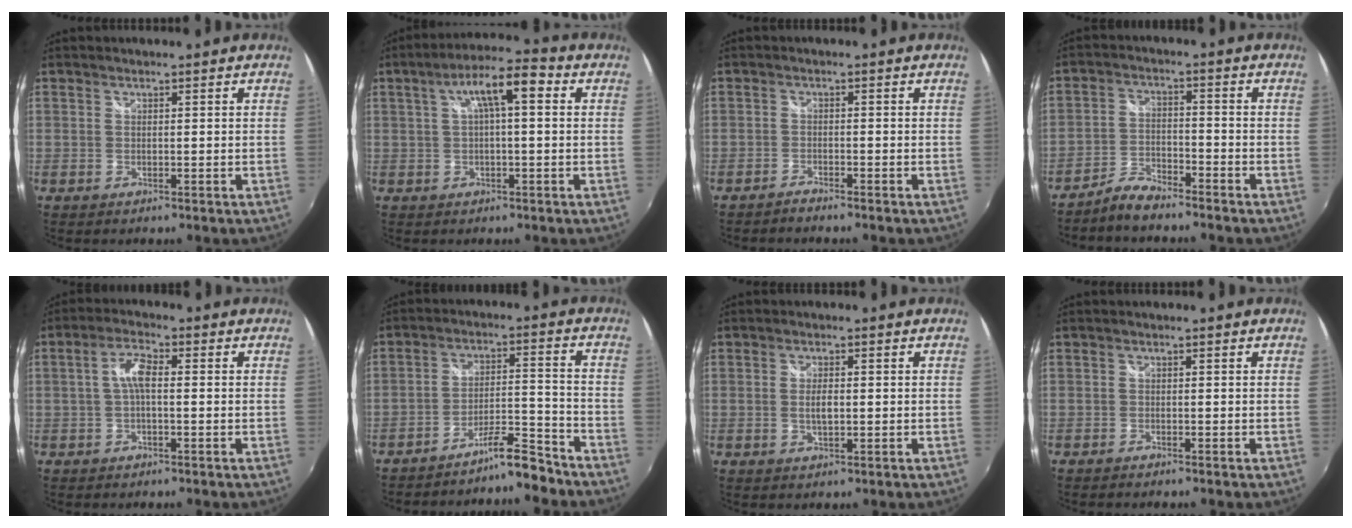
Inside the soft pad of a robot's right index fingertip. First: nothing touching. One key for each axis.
{"total": 8.5, "fx": 2.1, "fy": 2.2, "fz": 7.9, "tx": -0.137, "ty": 0.028, "tz": 0.034}
{"total": 1.7, "fx": -1.6, "fy": 0.1, "fz": 0.2, "tx": -0.016, "ty": -0.004, "tz": -0.033}
{"total": 5.3, "fx": -4.8, "fy": 1.2, "fz": 1.8, "tx": -0.051, "ty": 0.007, "tz": -0.091}
{"total": 4.8, "fx": -0.2, "fy": 1.5, "fz": 4.5, "tx": -0.091, "ty": 0.014, "tz": -0.004}
{"total": 7.8, "fx": -7.3, "fy": 0.7, "fz": 2.9, "tx": -0.053, "ty": 0.023, "tz": -0.118}
{"total": 2.7, "fx": -0.2, "fy": 1.0, "fz": 2.5, "tx": -0.046, "ty": -0.002, "tz": -0.002}
{"total": 0.9, "fx": -0.8, "fy": 0.2, "fz": 0.3, "tx": -0.010, "ty": -0.004, "tz": -0.017}